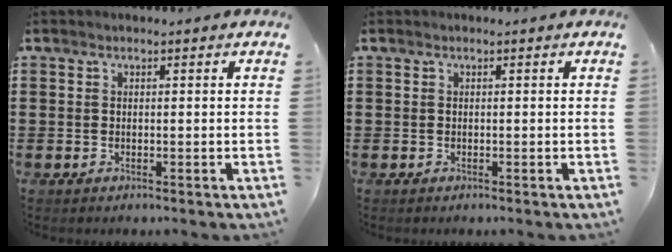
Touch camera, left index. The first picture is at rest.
{"total": 0.0}